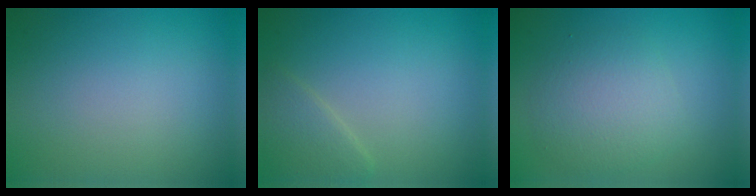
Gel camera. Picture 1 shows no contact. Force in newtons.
{"total": 2.1, "press": 2.1, "slide": 0.1}
{"total": 3.6, "press": 3.6, "slide": 0.0}